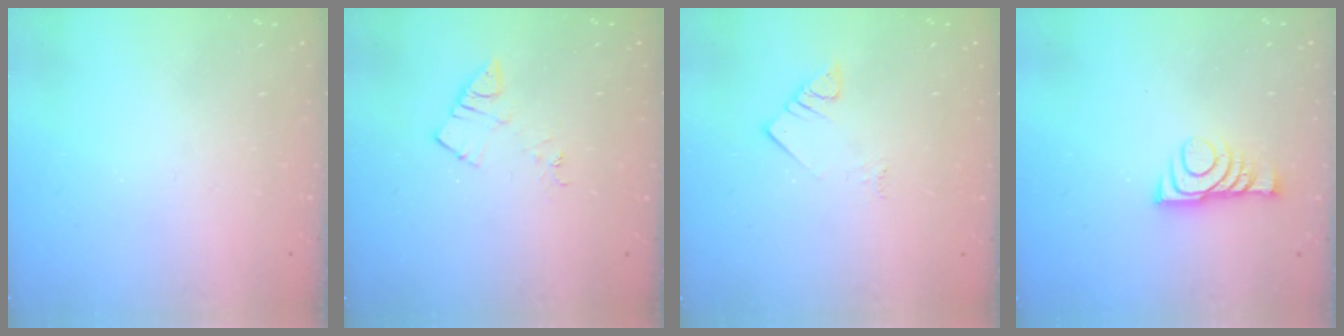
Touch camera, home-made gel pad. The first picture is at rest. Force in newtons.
{"total": 5.2, "press": 5.2, "slide": 0.7}
{"total": 3.3, "press": 3.3, "slide": 0.4}
{"total": 8.2, "press": 8.1, "slide": 1.0}